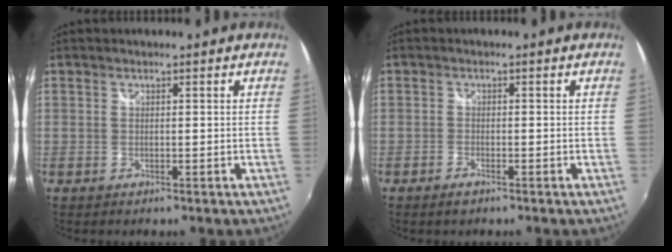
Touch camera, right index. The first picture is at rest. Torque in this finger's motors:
{"motor_torque": [0.15, -0.06, 0.14, 0.00]}